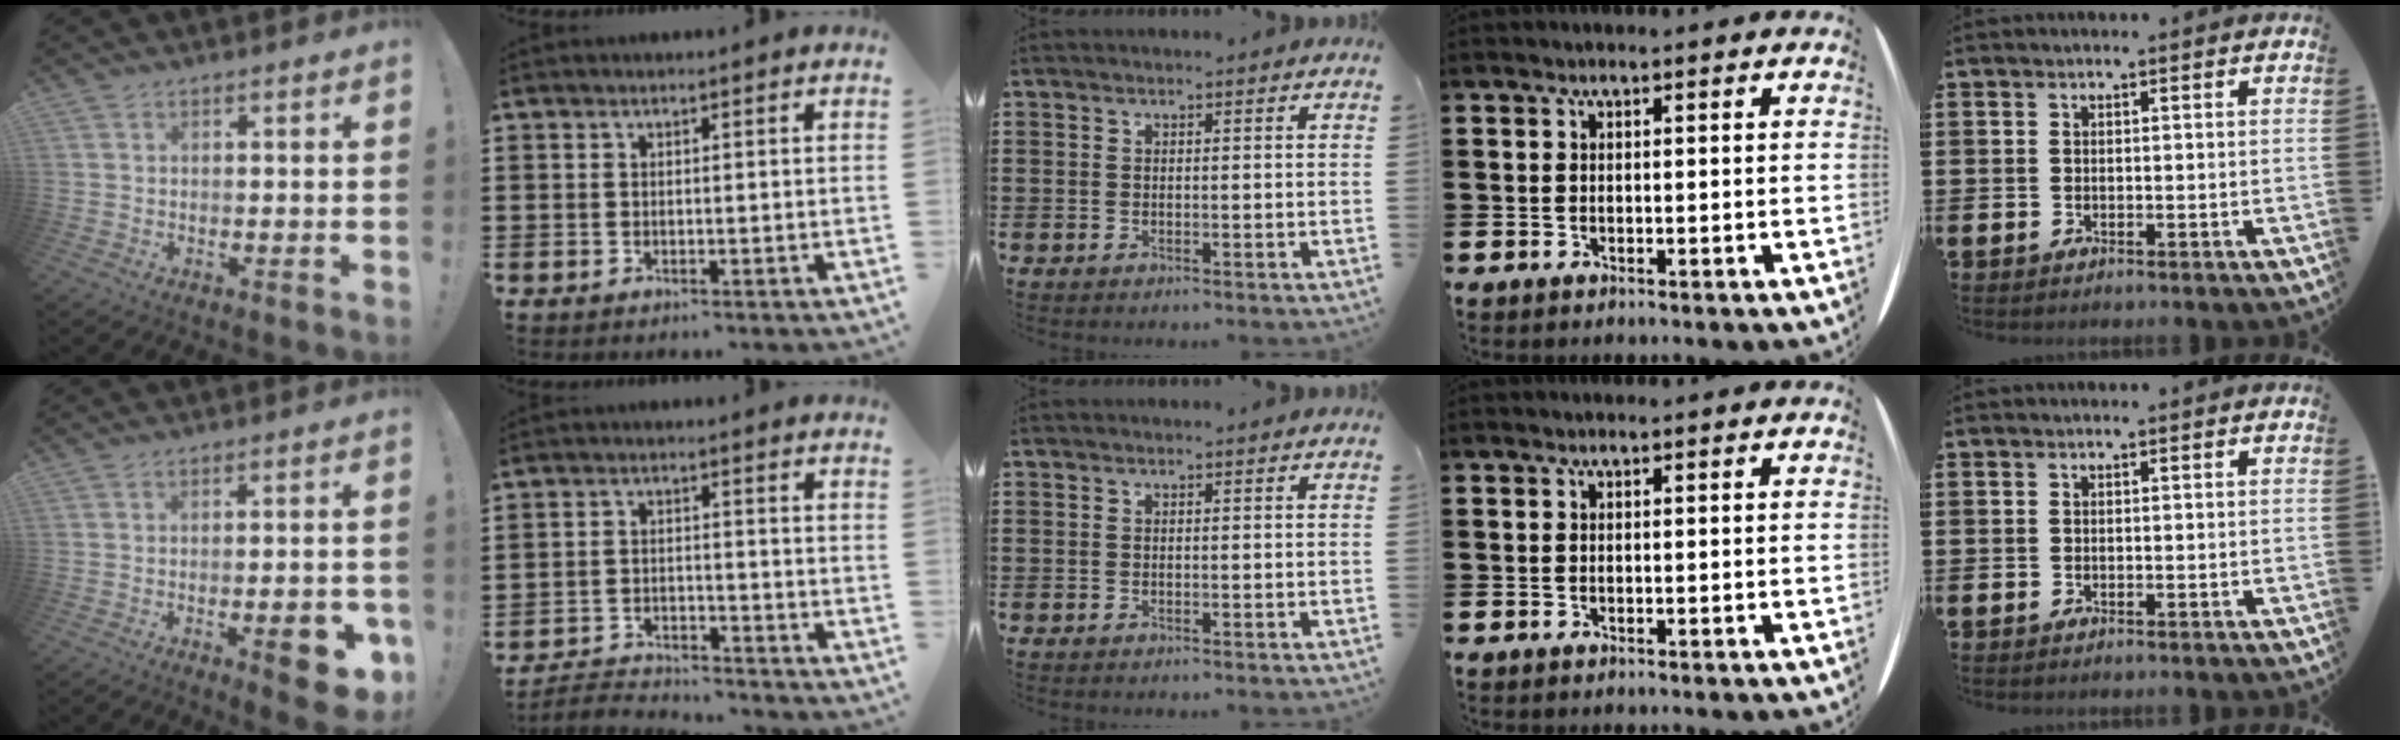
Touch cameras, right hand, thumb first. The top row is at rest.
{"thumb": {"total": 10.0, "force": [-3.9, 2.9, 8.8], "torque": [-0.103, 0.009, -0.054]}, "index": {"total": 3.4, "force": [-3.3, 0.6, 0.3], "torque": [-0.019, 0.002, -0.074]}}